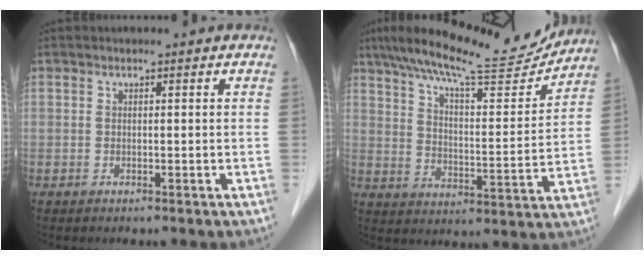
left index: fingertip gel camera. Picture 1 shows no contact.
{"total": 17.8, "force": [16.2, 1.6, 7.2], "torque": [-0.127, -0.009, 0.236]}